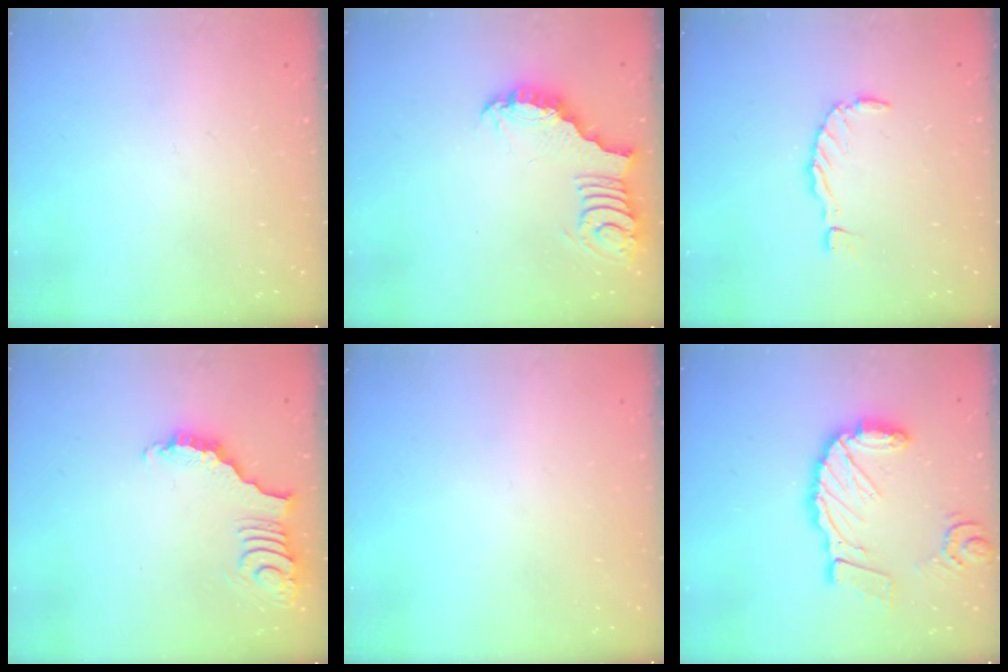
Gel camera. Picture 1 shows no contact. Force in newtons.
{"total": 3.5, "press": 3.4, "slide": 0.7}
{"total": 0.0}
{"total": 4.0, "press": 3.9, "slide": 0.7}
{"total": 0.0}
{"total": 14.2, "press": 14.2, "slide": 1.5}